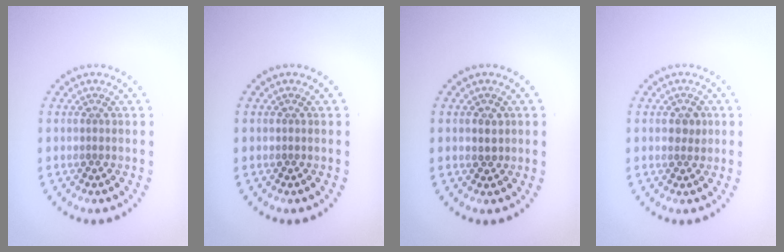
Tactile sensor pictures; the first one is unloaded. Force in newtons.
{"total": 0.0}
{"total": 1.2, "press": 1.1, "slide": 0.4}
{"total": 1.5, "press": 1.5, "slide": 0.3}